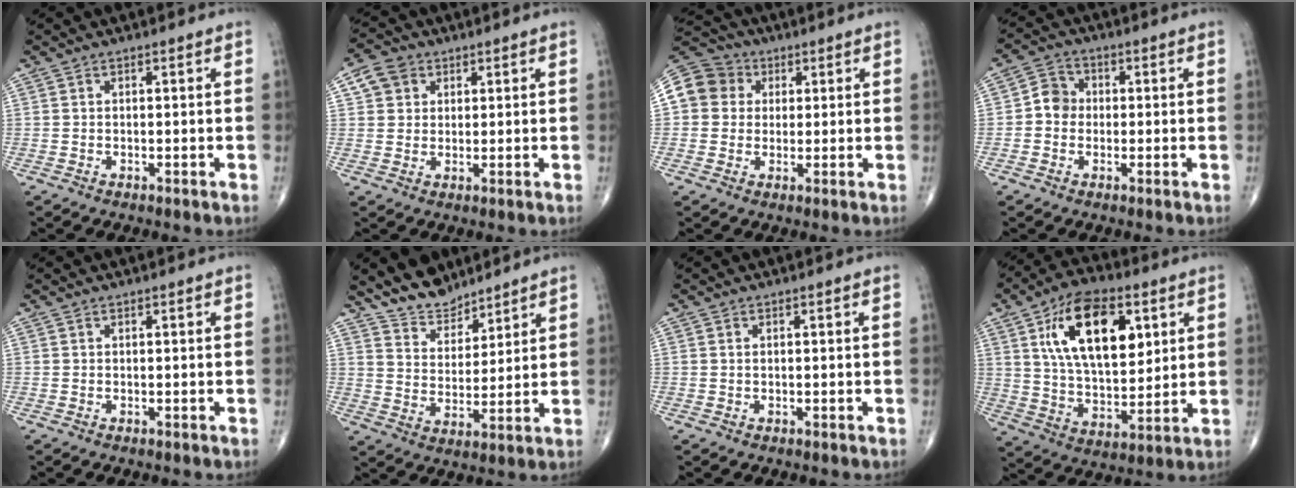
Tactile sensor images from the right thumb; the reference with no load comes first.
{"total": 5.3, "force": [2.0, 4.4, 2.0], "torque": [-0.020, 0.002, 0.034]}
{"total": 10.0, "force": [1.9, 9.1, 3.5], "torque": [-0.053, 0.020, 0.023]}
{"total": 4.8, "force": [-0.5, 4.3, 2.1], "torque": [-0.015, 0.014, -0.020]}
{"total": 0.0}
{"total": 8.5, "force": [7.5, 3.5, 1.7], "torque": [-0.004, -0.056, 0.146]}
{"total": 0.0}
{"total": 19.4, "force": [6.9, 10.3, 14.9], "torque": [-0.215, -0.023, 0.123]}